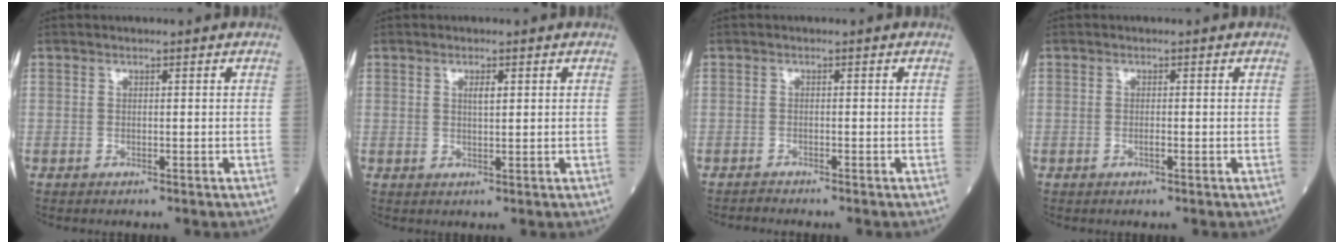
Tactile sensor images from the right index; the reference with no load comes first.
{"total": 1.5, "force": [0.6, 0.3, 1.3], "torque": [-0.022, -0.001, 0.009]}
{"total": 1.1, "force": [-1.1, -0.4, -0.2], "torque": [-0.002, -0.005, -0.020]}
{"total": 0.7, "force": [-0.2, 0.1, 0.6], "torque": [-0.015, 0.000, -0.003]}